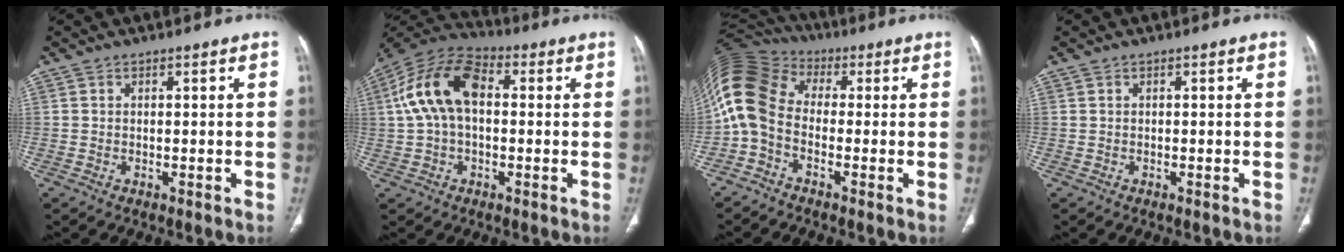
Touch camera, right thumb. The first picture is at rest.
{"total": 14.1, "force": [1.7, 8.4, 11.2], "torque": [-0.219, 0.039, 0.022]}
{"total": 13.0, "force": [-1.5, 9.4, 8.9], "torque": [-0.189, 0.046, -0.044]}
{"total": 0.0}